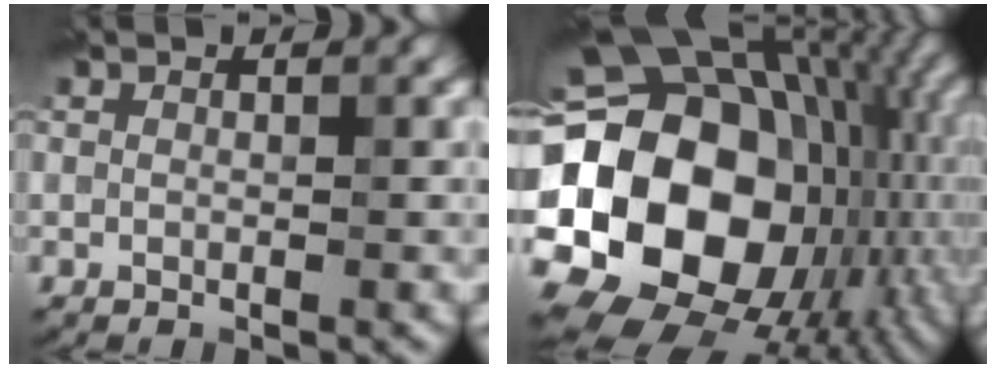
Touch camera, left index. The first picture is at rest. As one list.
[{"total": 22.2, "force": [-0.3, 17.4, 13.8], "torque": [-0.283, -0.004, -0.005]}]